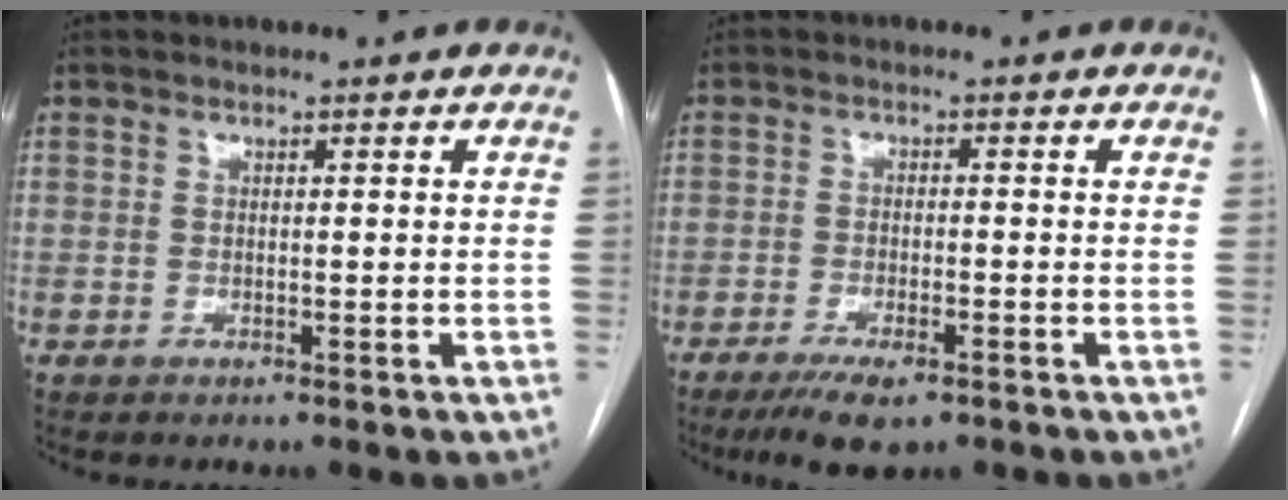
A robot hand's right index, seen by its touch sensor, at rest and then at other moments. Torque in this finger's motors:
{"motor_torque": [0.70, -0.50, 0.17, 0.06]}